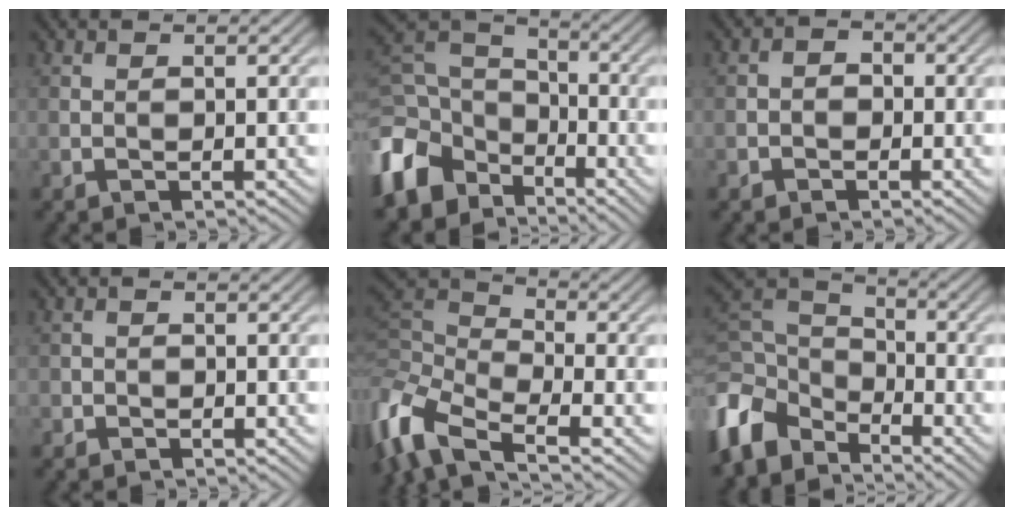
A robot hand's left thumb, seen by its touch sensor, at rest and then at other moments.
{"total": 12.6, "force": [-6.0, 9.0, 6.4], "torque": [-0.182, -0.016, -0.127]}
{"total": 2.2, "force": [-0.8, 2.0, 0.7], "torque": [0.001, 0.003, -0.023]}
{"total": 1.2, "force": [-0.4, 1.1, 0.1], "torque": [0.006, -0.004, -0.011]}
{"total": 10.0, "force": [-5.0, 4.5, 7.5], "torque": [-0.171, 0.000, -0.119]}
{"total": 10.3, "force": [-5.4, 6.8, 5.6], "torque": [-0.147, -0.005, -0.124]}